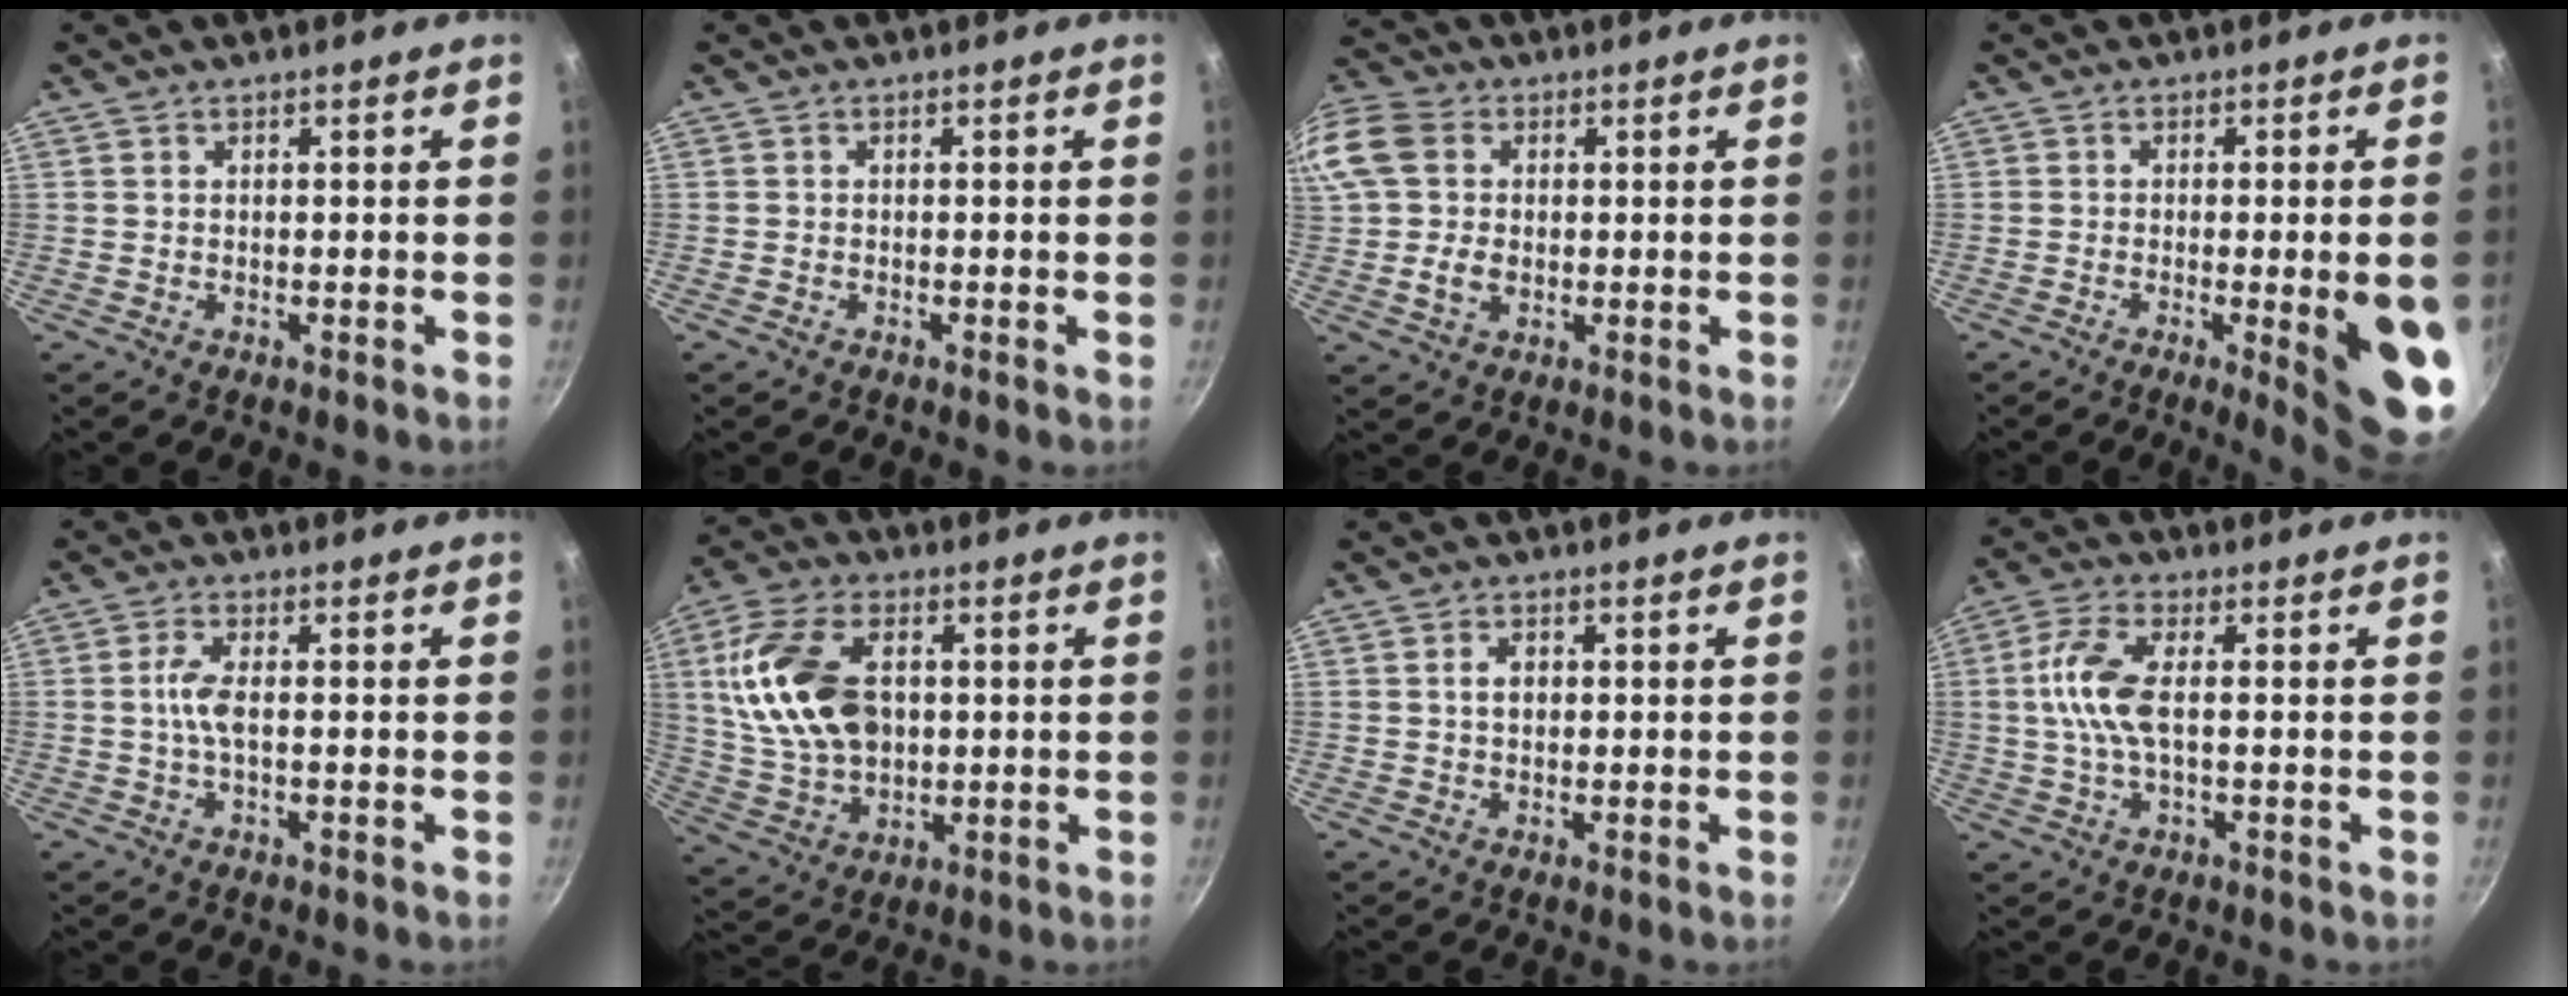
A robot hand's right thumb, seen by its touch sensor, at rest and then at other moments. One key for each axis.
{"total": 0.0}
{"total": 16.5, "fx": 1.5, "fy": 13.3, "fz": 9.6, "tx": -0.228, "ty": 0.030, "tz": 0.020}
{"total": 13.1, "fx": -3.2, "fy": 2.6, "fz": 12.5, "tx": -0.137, "ty": 0.006, "tz": -0.034}
{"total": 4.1, "fx": -0.2, "fy": 1.4, "fz": 3.8, "tx": -0.092, "ty": 0.006, "tz": -0.008}
{"total": 17.6, "fx": 2.7, "fy": 11.5, "fz": 13.1, "tx": -0.241, "ty": 0.005, "tz": 0.056}
{"total": 2.4, "fx": 0.3, "fy": 1.8, "fz": 1.6, "tx": -0.016, "ty": 0.005, "tz": 0.004}
{"total": 8.6, "fx": 0.2, "fy": 3.7, "fz": 7.8, "tx": -0.173, "ty": 0.015, "tz": -0.003}